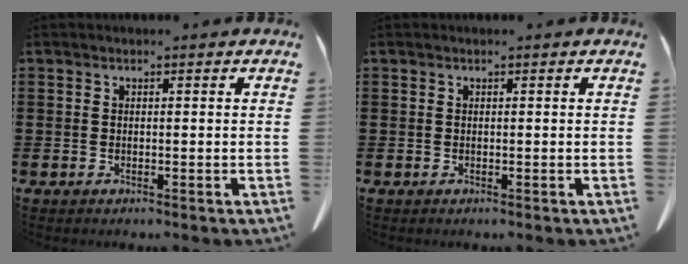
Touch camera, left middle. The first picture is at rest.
{"total": 0.0}